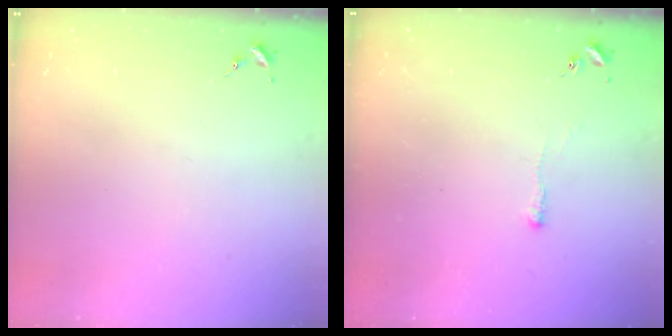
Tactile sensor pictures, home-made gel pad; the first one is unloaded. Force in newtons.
{"total": 2.5, "press": 2.5, "slide": 0.5}